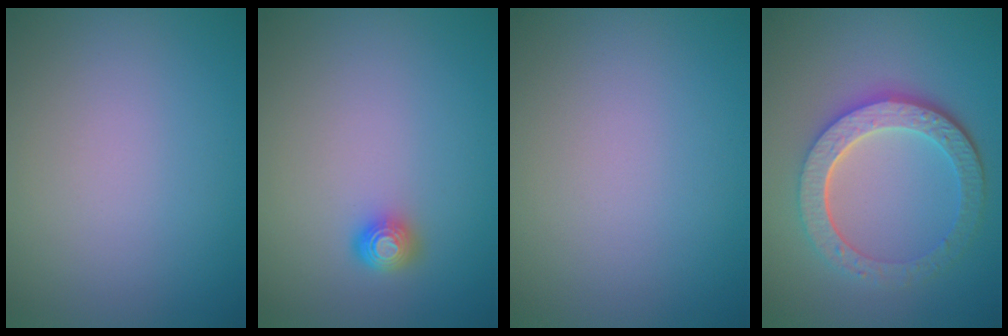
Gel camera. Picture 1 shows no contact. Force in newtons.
{"total": 1.6, "press": 1.4, "slide": 0.6}
{"total": 0.0}
{"total": 5.8, "press": 4.5, "slide": 3.6}